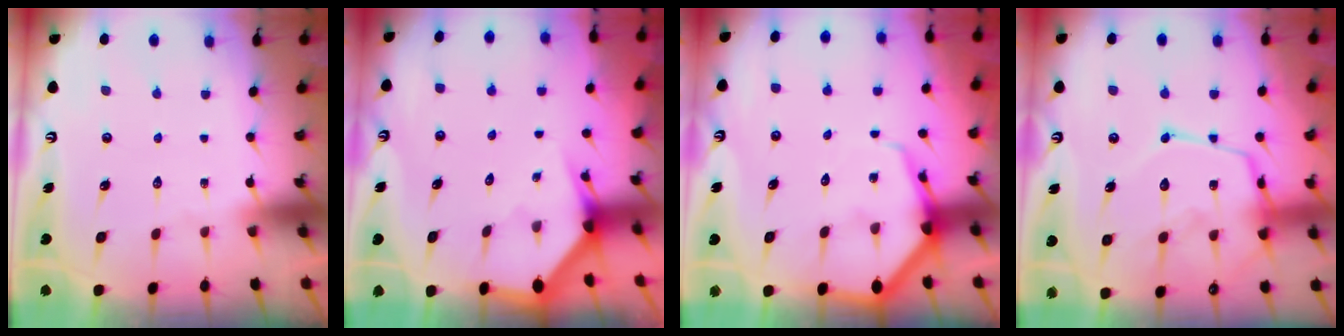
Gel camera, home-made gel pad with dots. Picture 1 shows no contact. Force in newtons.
{"total": 2.9, "press": 2.9, "slide": 0.1}
{"total": 6.6, "press": 6.5, "slide": 0.7}
{"total": 15.6, "press": 15.6, "slide": 1.2}